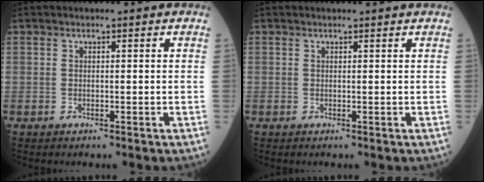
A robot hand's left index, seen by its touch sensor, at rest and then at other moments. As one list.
[{"total": 1.1, "force": [1.1, -0.3, 0.2], "torque": [-0.009, -0.001, 0.014]}]